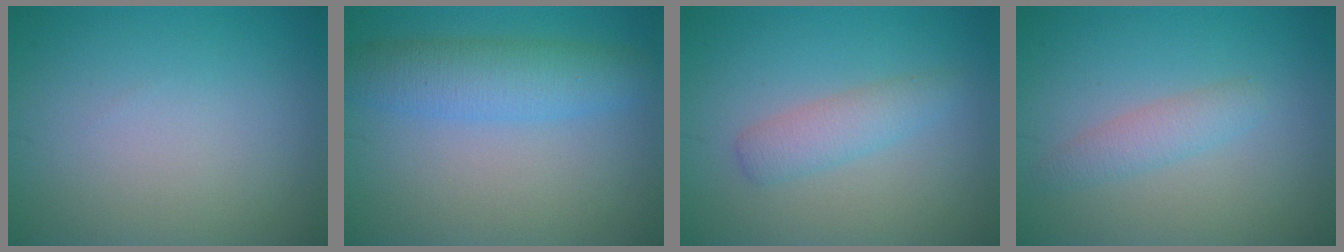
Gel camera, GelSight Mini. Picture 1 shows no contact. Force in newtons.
{"total": 4.7, "press": 4.7, "slide": 0.1}
{"total": 2.4, "press": 2.4, "slide": 0.0}
{"total": 1.9, "press": 1.9, "slide": 0.1}